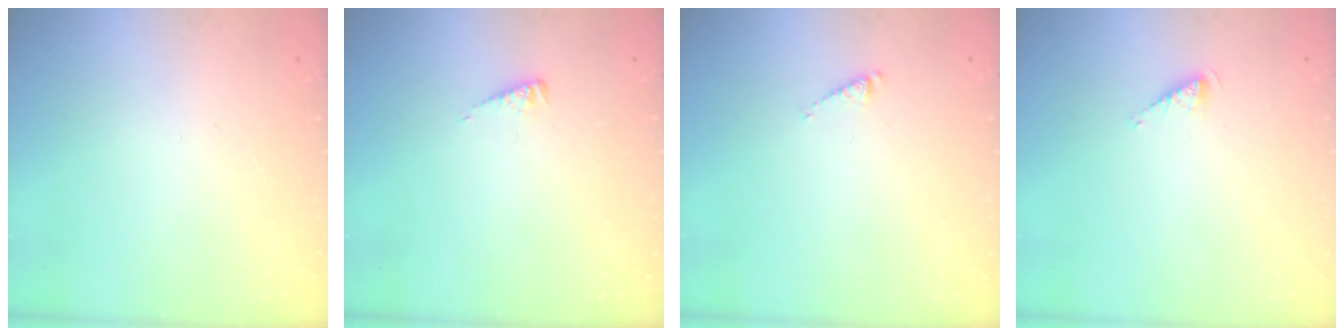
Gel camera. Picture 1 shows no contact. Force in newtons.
{"total": 2.7, "press": 2.7, "slide": 0.3}
{"total": 2.7, "press": 2.7, "slide": 0.4}
{"total": 3.0, "press": 3.0, "slide": 0.4}